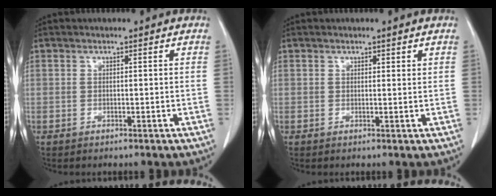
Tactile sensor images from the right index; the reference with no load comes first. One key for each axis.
{"total": 0.6, "fx": 0.5, "fy": 0.3, "fz": 0.2, "tx": -0.002, "ty": -0.003, "tz": 0.004}